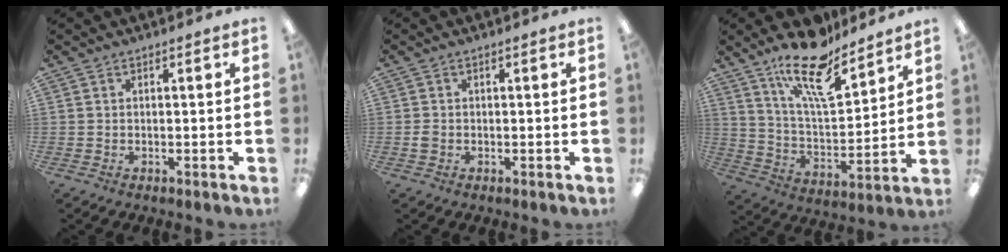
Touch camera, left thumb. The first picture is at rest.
{"total": 1.1, "force": [-0.2, 0.9, 0.6], "torque": [-0.012, 0.003, -0.006]}
{"total": 17.5, "force": [13.1, 5.8, 10.0], "torque": [-0.172, -0.077, 0.223]}